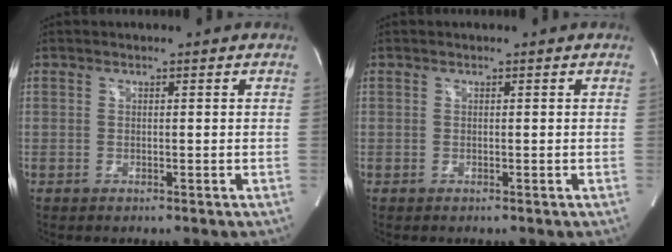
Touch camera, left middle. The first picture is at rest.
{"total": 0.0}